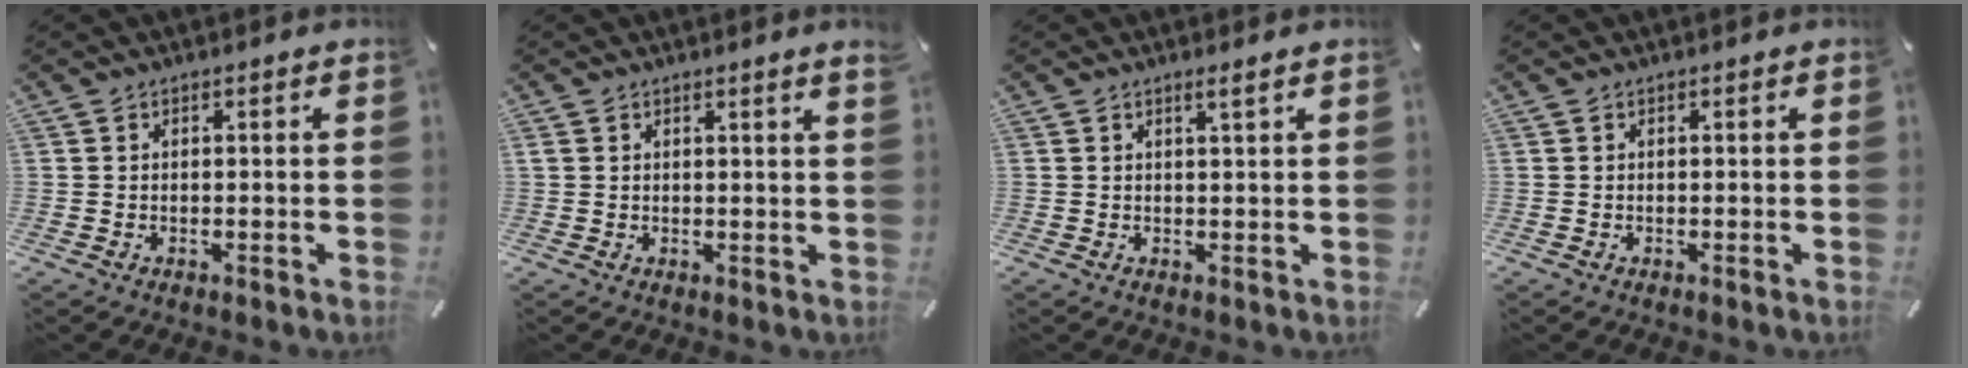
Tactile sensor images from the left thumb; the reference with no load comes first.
{"total": 1.4, "force": [1.0, -0.1, 1.0], "torque": [-0.019, -0.002, 0.019]}
{"total": 1.7, "force": [1.1, 0.0, 1.4], "torque": [-0.028, -0.001, 0.018]}
{"total": 0.0}